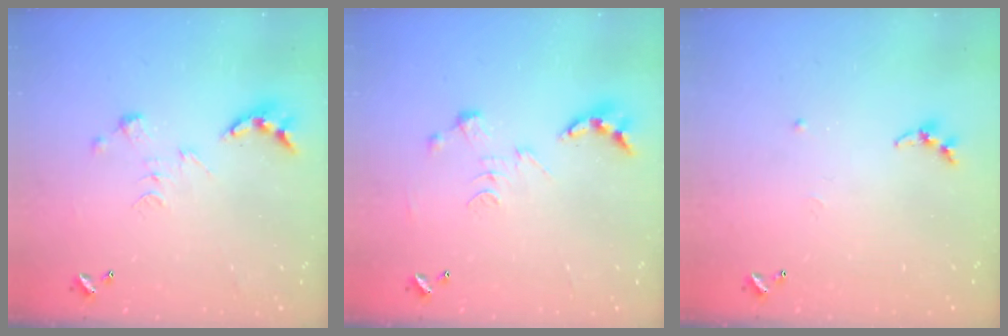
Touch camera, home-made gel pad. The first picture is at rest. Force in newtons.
{"total": 0.0}
{"total": 6.2, "press": 6.1, "slide": 0.7}